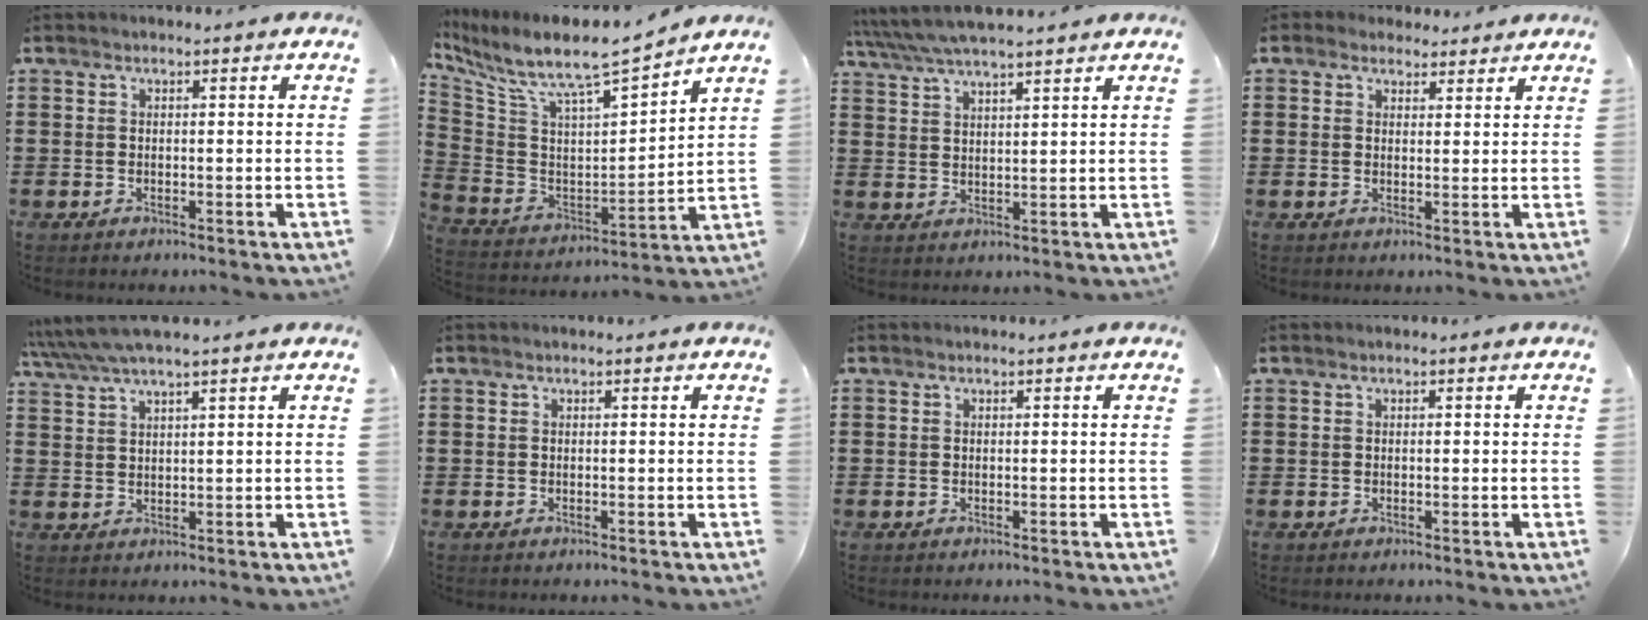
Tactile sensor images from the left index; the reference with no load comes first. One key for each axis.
{"total": 8.1, "fx": 7.0, "fy": 1.2, "fz": 4.0, "tx": -0.112, "ty": -0.055, "tz": 0.112}
{"total": 4.9, "fx": 4.3, "fy": 0.3, "fz": 2.2, "tx": -0.056, "ty": -0.015, "tz": 0.076}
{"total": 2.7, "fx": 2.3, "fy": 1.3, "fz": 0.3, "tx": -0.005, "ty": 0.001, "tz": 0.042}
{"total": 4.1, "fx": 3.3, "fy": 0.2, "fz": 2.4, "tx": -0.056, "ty": -0.003, "tz": 0.058}
{"total": 0.0}
{"total": 0.0}
{"total": 0.0}